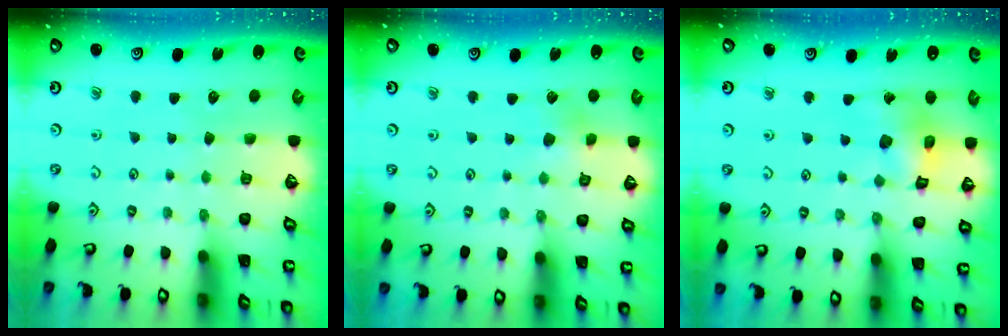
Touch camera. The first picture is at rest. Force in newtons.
{"total": 5.8, "press": 5.7, "slide": 0.7}
{"total": 11.9, "press": 11.8, "slide": 1.3}